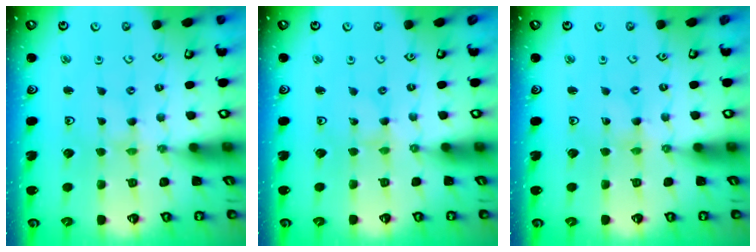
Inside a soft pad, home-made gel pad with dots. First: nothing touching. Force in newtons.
{"total": 0.0}
{"total": 0.0}